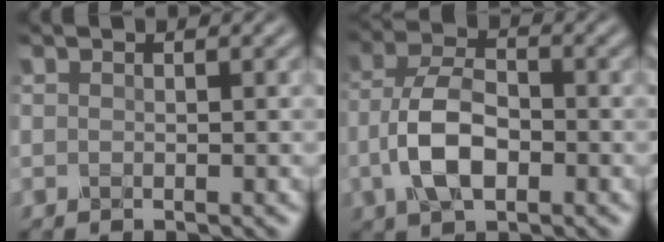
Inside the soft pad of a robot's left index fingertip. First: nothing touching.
{"total": 5.9, "force": [-1.6, 3.2, 4.7], "torque": [-0.096, 0.003, -0.037]}